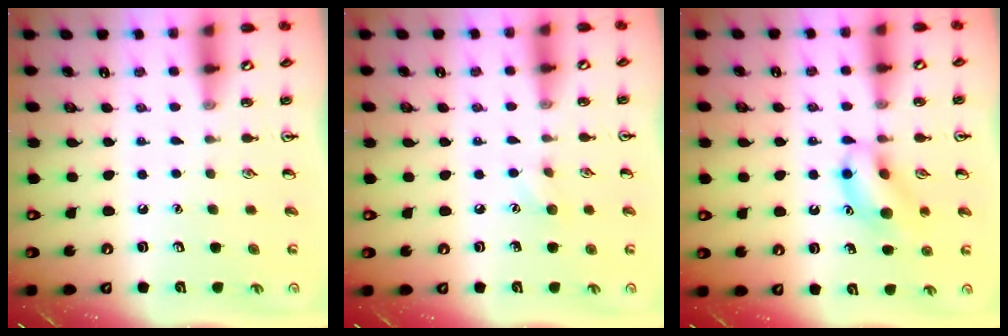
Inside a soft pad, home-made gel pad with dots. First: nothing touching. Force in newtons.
{"total": 5.2, "press": 4.9, "slide": 1.6}
{"total": 11.8, "press": 11.7, "slide": 1.4}